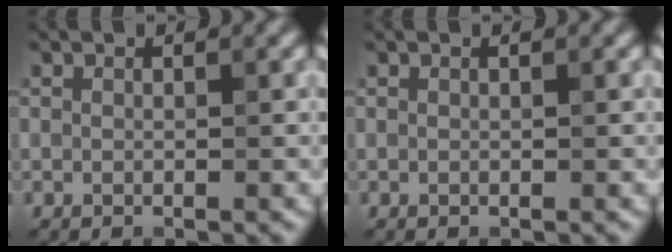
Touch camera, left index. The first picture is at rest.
{"total": 0.0}